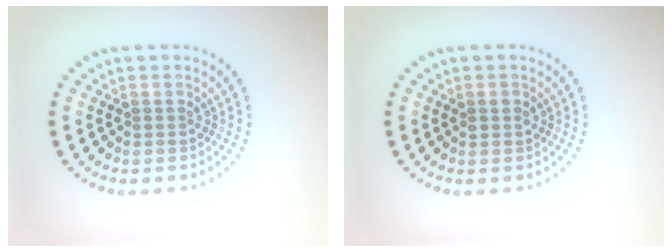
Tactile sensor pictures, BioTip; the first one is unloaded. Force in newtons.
{"total": 1.1, "press": 1.1, "slide": 0.1}